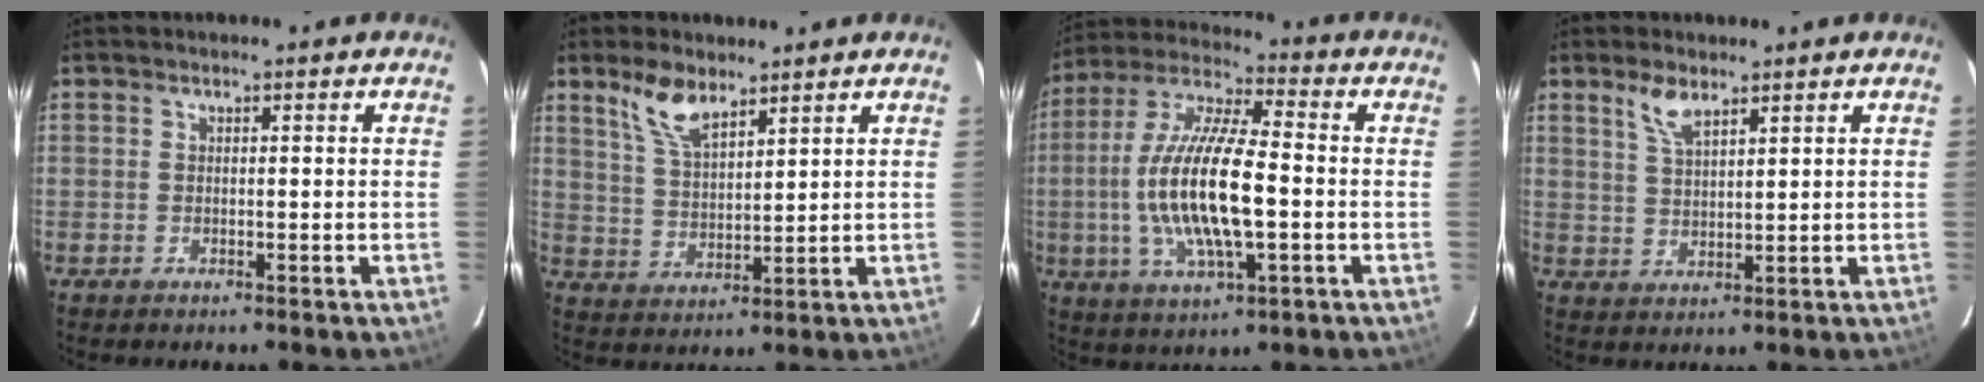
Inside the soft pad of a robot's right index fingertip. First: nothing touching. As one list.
[{"total": 7.6, "force": [5.4, 3.0, 4.4], "torque": [-0.085, 0.008, 0.112]}, {"total": 17.4, "force": [-2.0, 4.9, 16.5], "torque": [-0.330, 0.000, -0.039]}, {"total": 4.6, "force": [3.2, 1.6, 2.8], "torque": [-0.056, 0.002, 0.064]}]